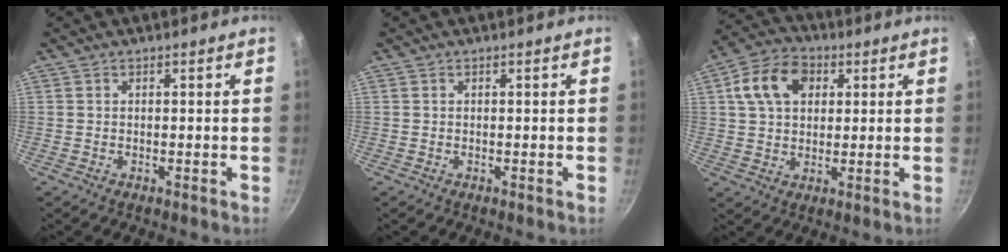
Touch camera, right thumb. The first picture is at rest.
{"total": 0.0}
{"total": 11.4, "force": [3.4, 8.0, 7.3], "torque": [-0.115, 0.010, 0.053]}